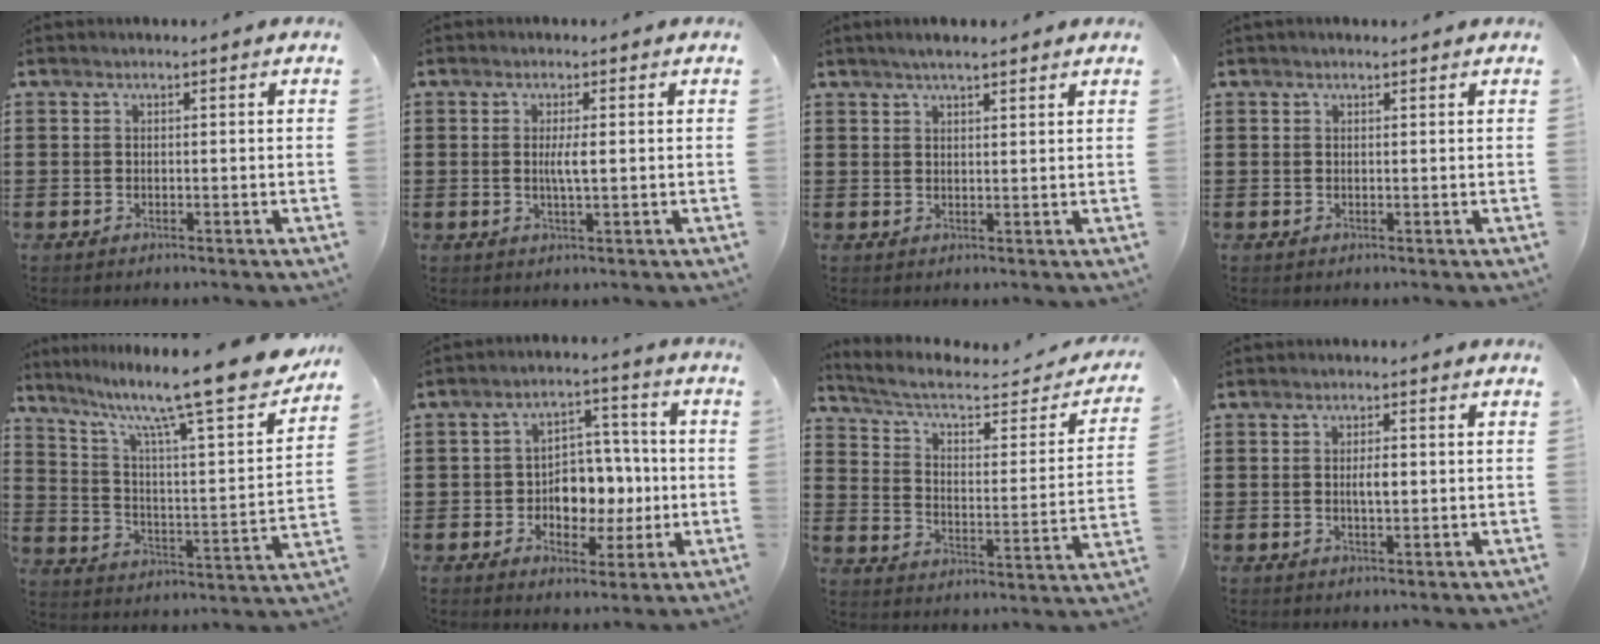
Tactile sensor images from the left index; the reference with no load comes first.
{"total": 2.8, "force": [0.1, 0.3, 2.8], "torque": [-0.054, -0.004, 0.001]}
{"total": 2.9, "force": [2.4, 0.4, 1.7], "torque": [-0.036, 0.006, 0.043]}
{"total": 0.5, "force": [0.4, 0.3, 0.1], "torque": [-0.004, 0.002, 0.007]}
{"total": 13.8, "force": [11.4, 0.3, 7.9], "torque": [-0.158, -0.087, 0.179]}
{"total": 7.5, "force": [-0.9, 5.8, 4.7], "torque": [-0.073, 0.011, -0.018]}
{"total": 5.8, "force": [4.4, 1.5, 3.5], "torque": [-0.088, -0.030, 0.068]}
{"total": 2.5, "force": [0.1, 0.8, 2.3], "torque": [-0.045, 0.001, 0.000]}